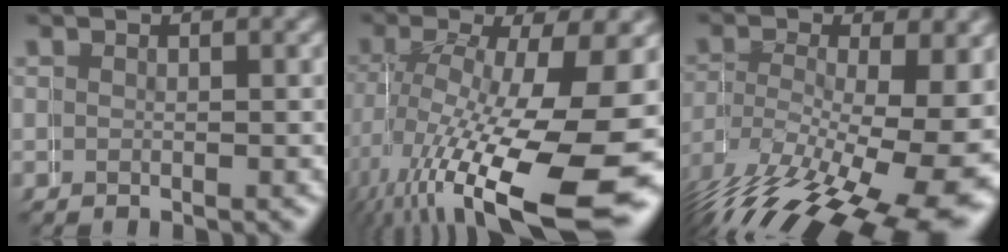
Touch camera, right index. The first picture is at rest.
{"total": 11.3, "force": [-3.4, 4.8, 9.6], "torque": [-0.158, -0.037, -0.022]}
{"total": 9.9, "force": [-3.6, 4.8, 7.9], "torque": [-0.135, -0.035, -0.028]}